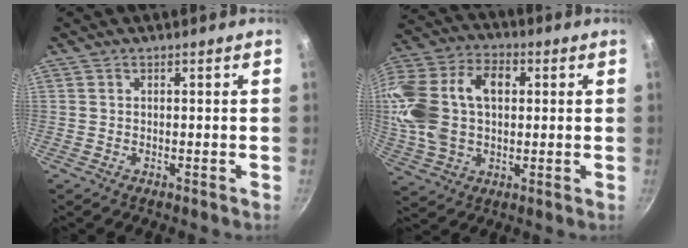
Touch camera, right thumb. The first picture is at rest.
{"total": 20.0, "force": [2.7, 13.5, 14.5], "torque": [-0.281, 0.031, 0.042]}